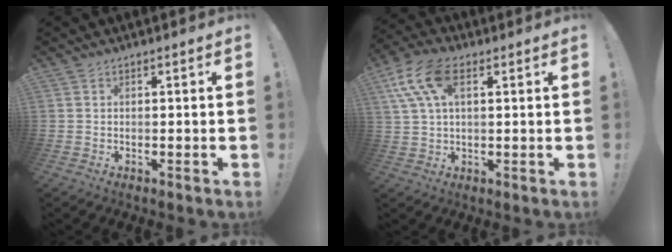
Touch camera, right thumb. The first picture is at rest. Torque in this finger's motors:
{"motor_torque": [0.19, 0.20, 0.19, 0.10, 0.08]}